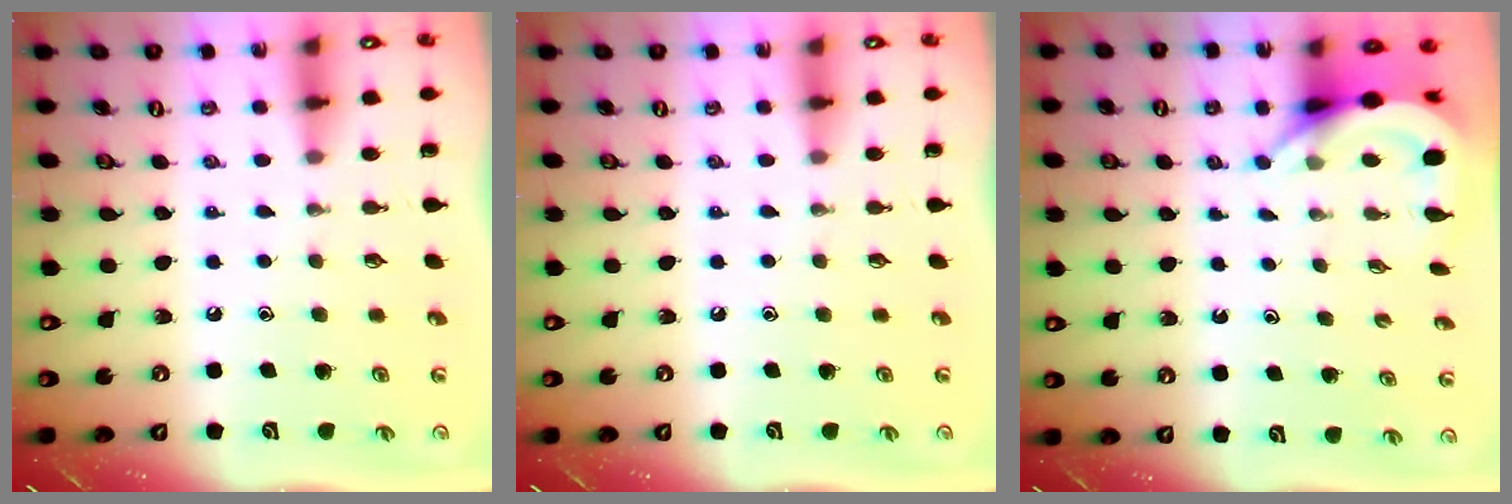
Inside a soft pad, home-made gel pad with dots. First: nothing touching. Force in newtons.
{"total": 0.0}
{"total": 5.1, "press": 5.0, "slide": 0.5}